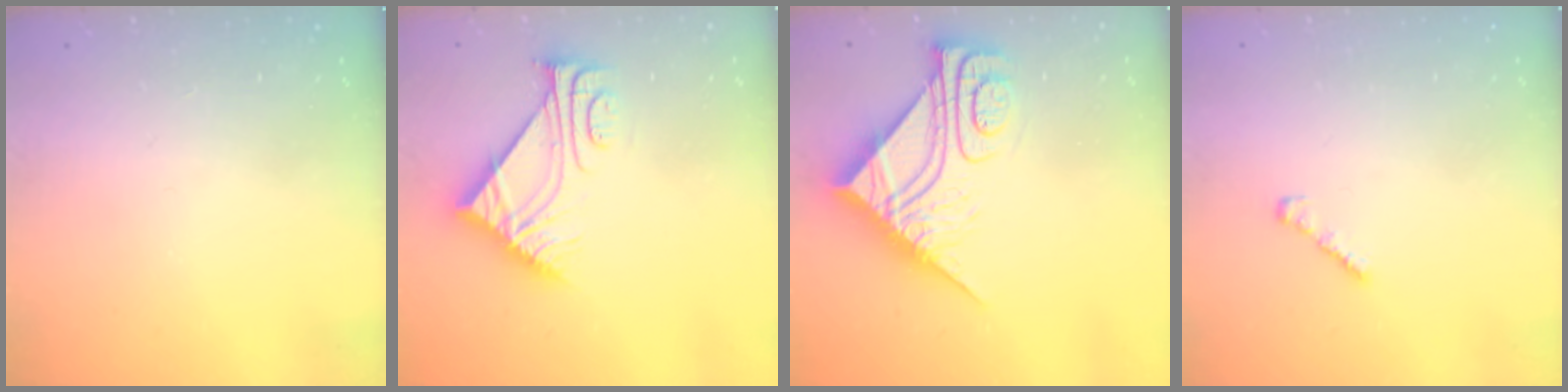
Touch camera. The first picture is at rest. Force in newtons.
{"total": 8.1, "press": 8.1, "slide": 0.3}
{"total": 13.3, "press": 13.2, "slide": 1.4}
{"total": 1.3, "press": 1.3, "slide": 0.4}